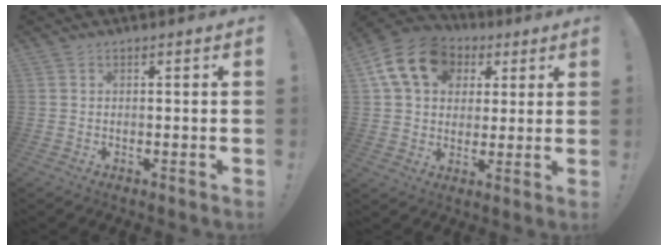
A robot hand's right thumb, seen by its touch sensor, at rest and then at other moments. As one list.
[{"total": 17.0, "force": [6.3, 12.7, 9.4], "torque": [-0.155, -0.016, 0.120]}]